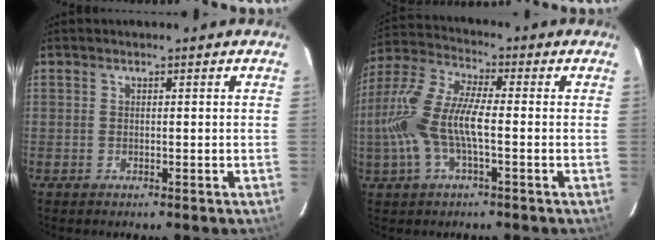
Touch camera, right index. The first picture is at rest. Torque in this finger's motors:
{"motor_torque": [1.30, -0.16, 0.74, 0.21]}